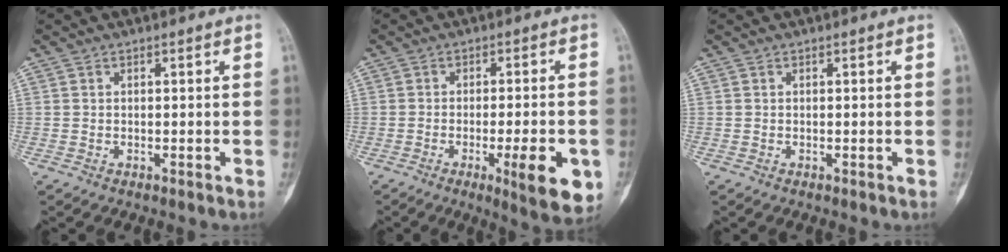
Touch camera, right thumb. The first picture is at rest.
{"total": 10.5, "force": [-3.6, 2.4, 9.6], "torque": [-0.122, -0.005, -0.044]}
{"total": 0.0}